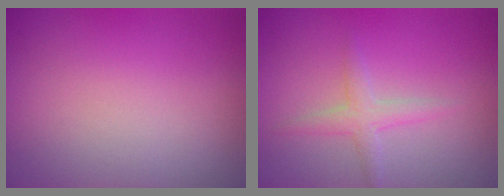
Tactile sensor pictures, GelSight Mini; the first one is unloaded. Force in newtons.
{"total": 1.8, "press": 1.8, "slide": 0.0}